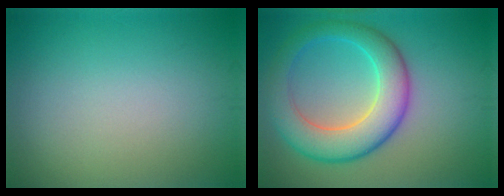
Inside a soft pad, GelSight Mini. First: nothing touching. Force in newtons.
{"total": 7.4, "press": 7.4, "slide": 0.2}